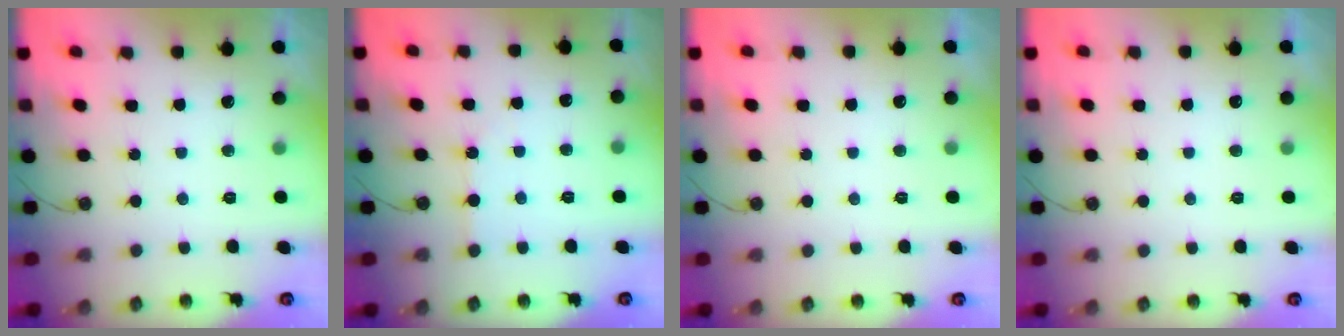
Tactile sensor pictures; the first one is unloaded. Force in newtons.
{"total": 1.4, "press": 1.3, "slide": 0.3}
{"total": 0.0}
{"total": 0.0}